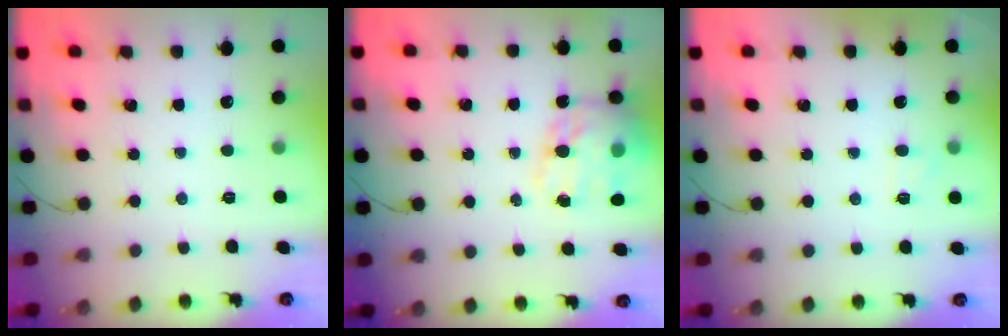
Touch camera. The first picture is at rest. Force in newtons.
{"total": 17.9, "press": 17.2, "slide": 5.0}
{"total": 4.5, "press": 4.3, "slide": 1.3}